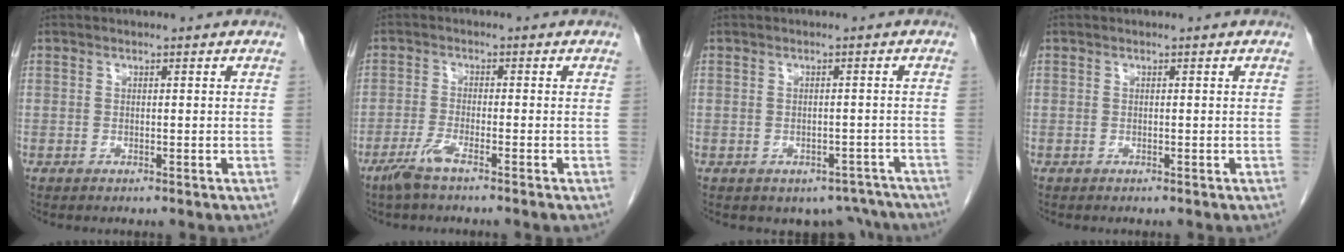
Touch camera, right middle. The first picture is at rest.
{"total": 3.8, "force": [-2.7, -0.2, 2.7], "torque": [-0.063, -0.009, -0.060]}
{"total": 5.5, "force": [-4.4, 3.2, 0.6], "torque": [0.018, 0.015, -0.051]}
{"total": 0.0}